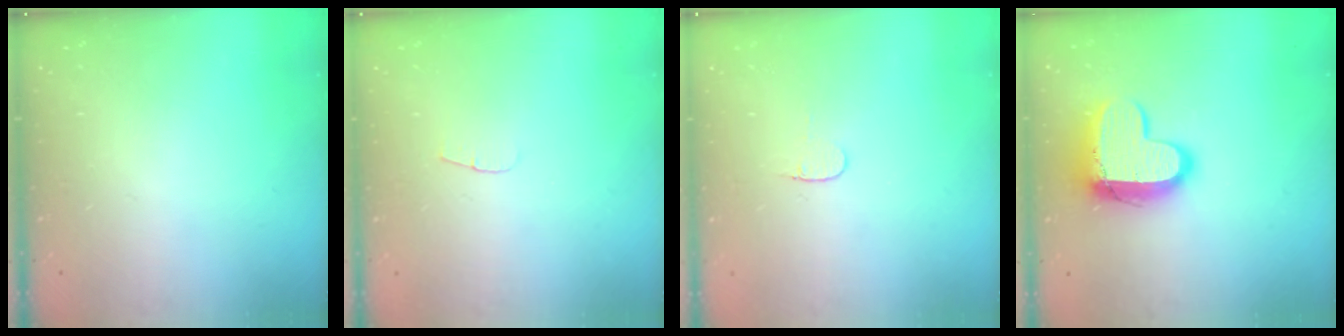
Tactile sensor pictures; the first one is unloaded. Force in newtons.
{"total": 3.8, "press": 3.8, "slide": 0.4}
{"total": 3.3, "press": 3.3, "slide": 0.4}
{"total": 14.2, "press": 14.1, "slide": 1.1}